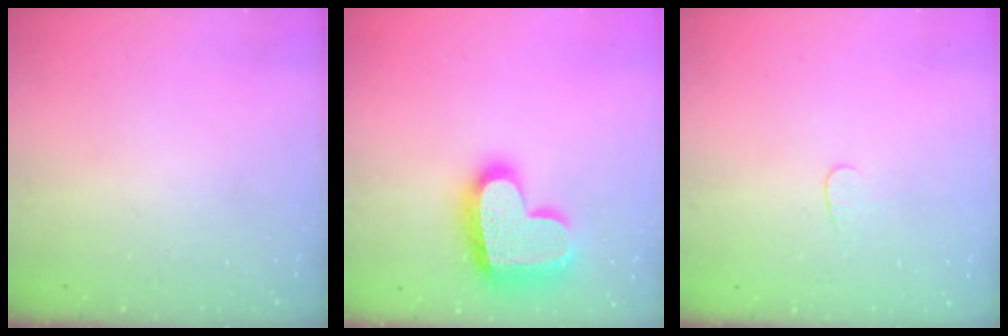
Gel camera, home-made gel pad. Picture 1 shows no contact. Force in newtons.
{"total": 20.8, "press": 20.7, "slide": 1.5}
{"total": 3.6, "press": 3.6, "slide": 0.3}